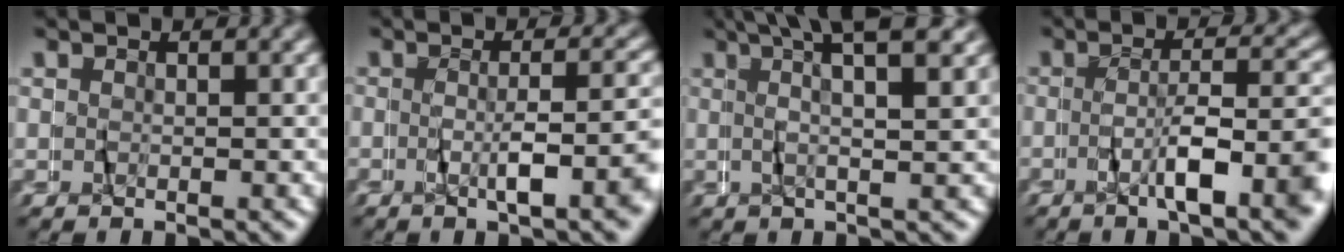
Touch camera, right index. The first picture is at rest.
{"total": 3.9, "force": [-1.8, -0.1, 3.4], "torque": [-0.056, 0.002, -0.029]}
{"total": 5.8, "force": [3.4, 0.4, 4.7], "torque": [-0.078, 0.023, 0.046]}
{"total": 5.8, "force": [-2.2, 0.8, 5.3], "torque": [-0.081, -0.002, -0.036]}